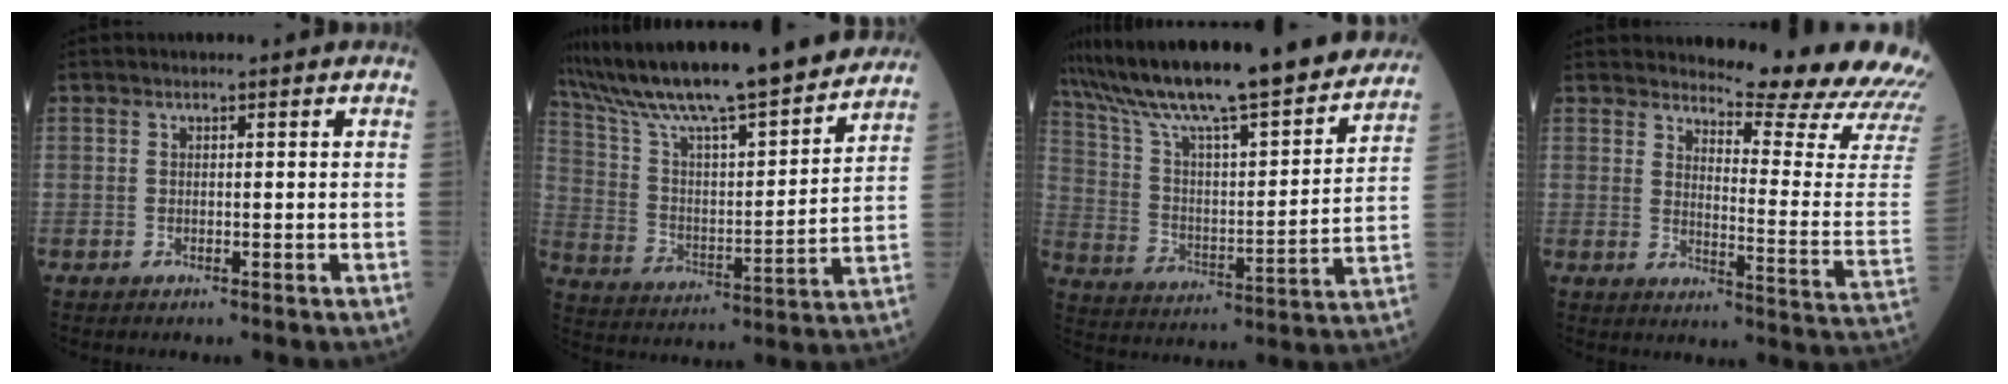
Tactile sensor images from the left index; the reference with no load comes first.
{"total": 23.9, "force": [21.1, 1.8, 11.1], "torque": [-0.196, -0.008, 0.328]}
{"total": 27.6, "force": [24.1, 3.0, 13.1], "torque": [-0.221, -0.031, 0.350]}
{"total": 16.4, "force": [15.7, 0.0, 4.8], "torque": [-0.068, -0.125, 0.171]}